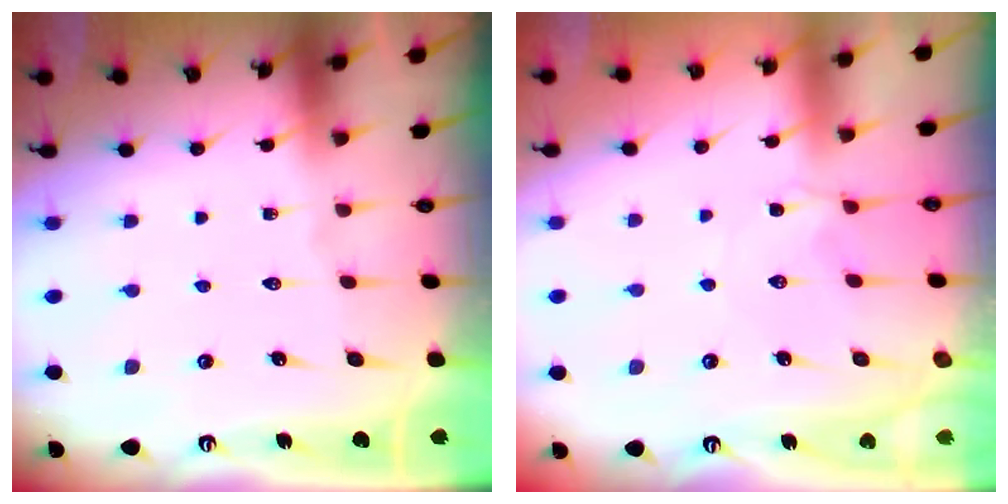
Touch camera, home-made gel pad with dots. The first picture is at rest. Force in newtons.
{"total": 2.2, "press": 2.2, "slide": 0.4}